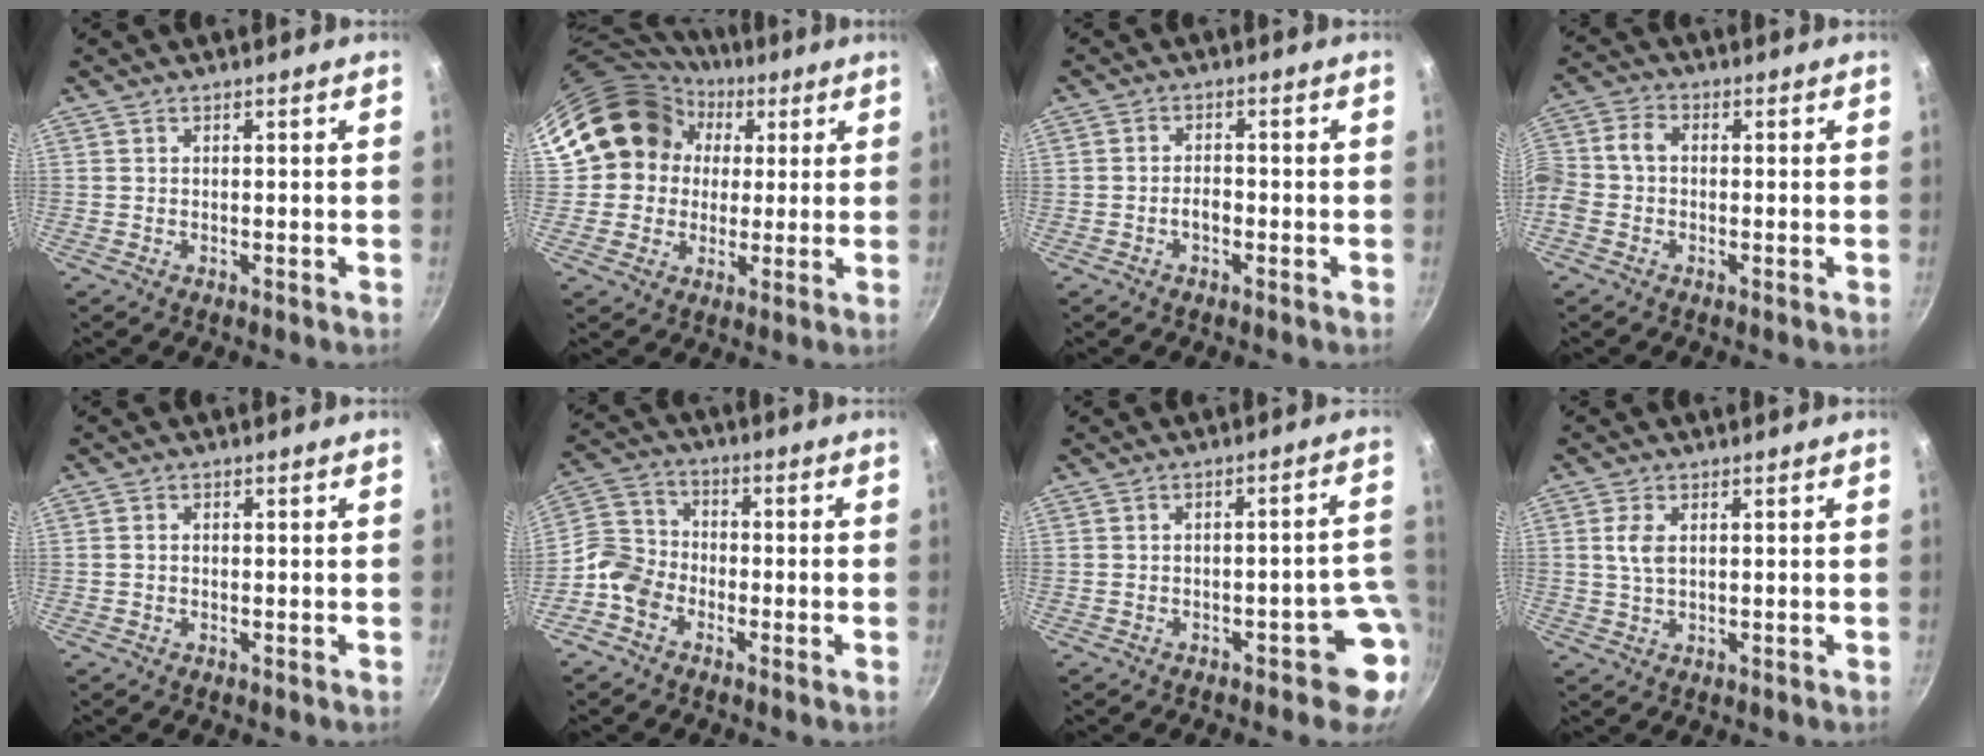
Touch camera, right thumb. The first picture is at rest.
{"total": 15.8, "force": [4.0, 14.0, 6.2], "torque": [-0.082, 0.029, 0.064]}
{"total": 2.3, "force": [-1.0, 1.3, 1.6], "torque": [-0.020, 0.016, -0.018]}
{"total": 7.2, "force": [-1.1, 5.4, 4.6], "torque": [-0.102, 0.030, -0.040]}
{"total": 0.9, "force": [-0.2, 0.7, 0.5], "torque": [-0.010, 0.005, -0.004]}
{"total": 7.9, "force": [-4.2, 5.6, 3.6], "torque": [-0.054, 0.046, -0.104]}
{"total": 6.1, "force": [-2.7, 3.2, 4.4], "torque": [0.007, 0.044, -0.029]}
{"total": 3.3, "force": [0.8, 1.8, 2.7], "torque": [-0.058, 0.002, 0.015]}